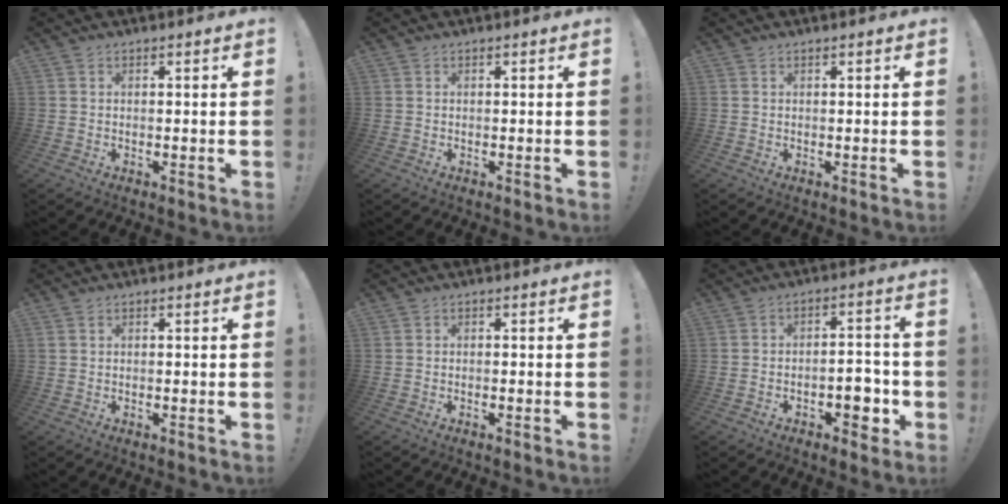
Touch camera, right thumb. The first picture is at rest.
{"total": 0.0}
{"total": 0.0}
{"total": 0.0}
{"total": 0.8, "force": [-0.7, 0.1, 0.5], "torque": [-0.012, 0.001, -0.011]}
{"total": 7.4, "force": [-2.7, 4.6, 5.1], "torque": [-0.052, 0.018, -0.044]}